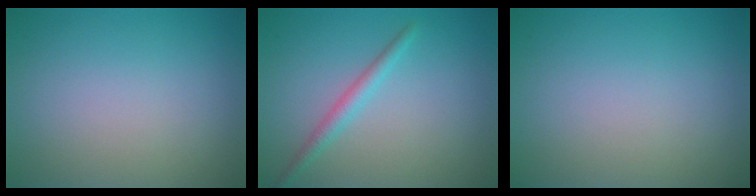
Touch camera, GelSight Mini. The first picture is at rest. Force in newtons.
{"total": 1.8, "press": 1.8, "slide": 0.0}
{"total": 0.0}